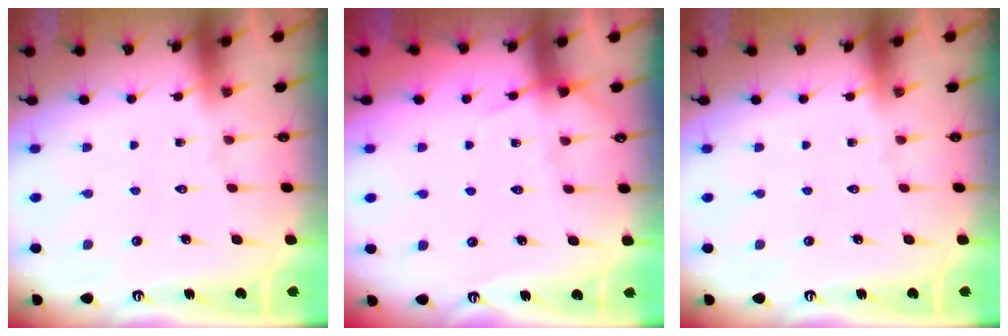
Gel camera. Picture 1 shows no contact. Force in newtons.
{"total": 5.0, "press": 5.0, "slide": 0.7}
{"total": 0.0}